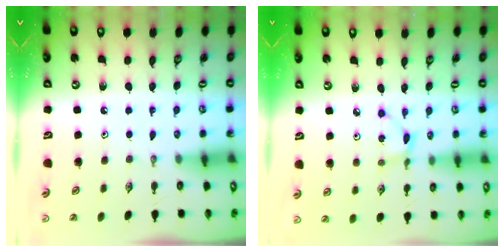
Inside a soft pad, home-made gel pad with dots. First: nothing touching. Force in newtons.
{"total": 3.1, "press": 3.0, "slide": 0.4}